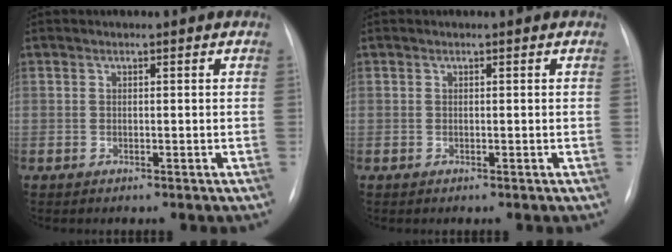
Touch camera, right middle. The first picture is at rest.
{"total": 0.0}